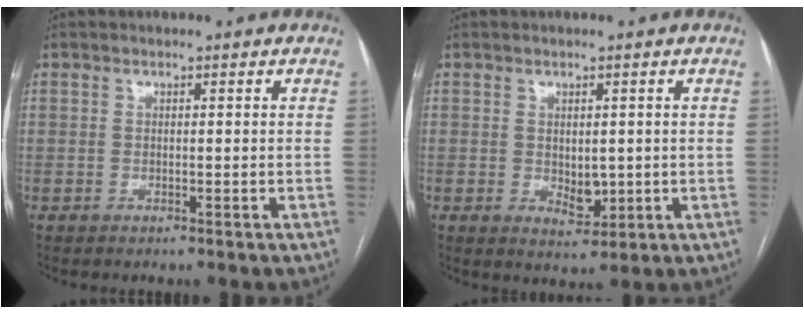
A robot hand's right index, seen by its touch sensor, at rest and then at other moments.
{"total": 3.6, "force": [-0.1, 2.1, 2.9], "torque": [-0.043, -0.007, 0.010]}